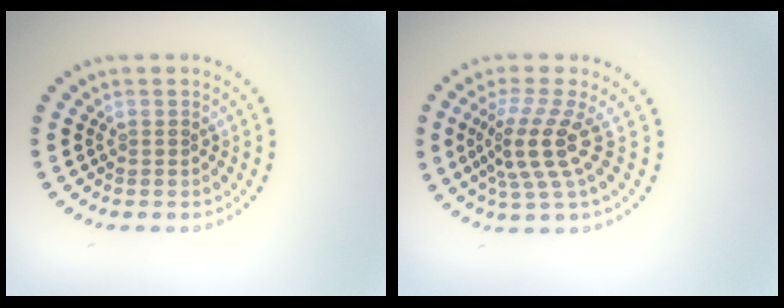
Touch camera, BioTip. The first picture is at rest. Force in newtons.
{"total": 4.1, "press": 2.8, "slide": 2.9}